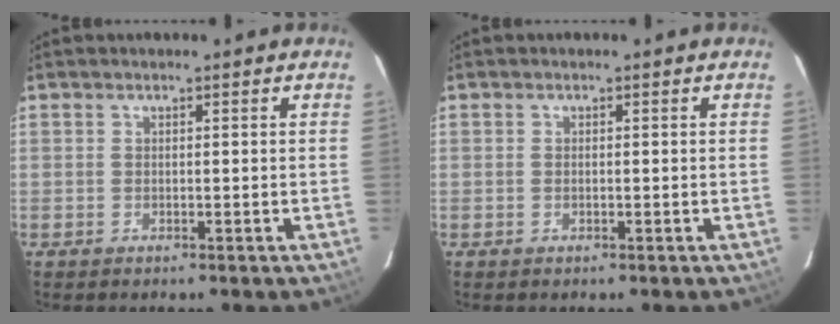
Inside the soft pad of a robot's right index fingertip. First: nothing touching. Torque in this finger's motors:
{"motor_torque": [-0.02, 0.12, 0.04, 0.00]}